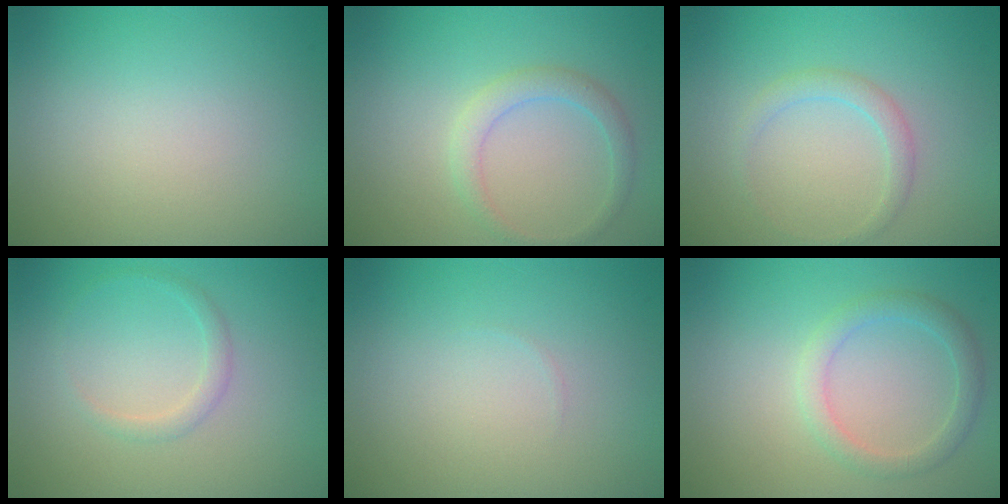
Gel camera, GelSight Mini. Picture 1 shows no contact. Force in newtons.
{"total": 2.0, "press": 2.0, "slide": 0.1}
{"total": 1.6, "press": 1.6, "slide": 0.0}
{"total": 1.2, "press": 1.2, "slide": 0.2}
{"total": 0.0}
{"total": 2.2, "press": 2.2, "slide": 0.1}